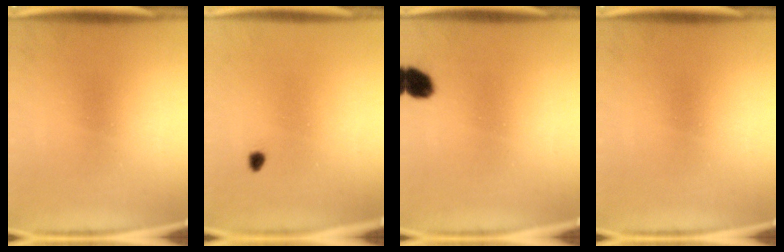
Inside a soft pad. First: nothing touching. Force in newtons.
{"total": 1.0}
{"total": 5.0}
{"total": 0.0}